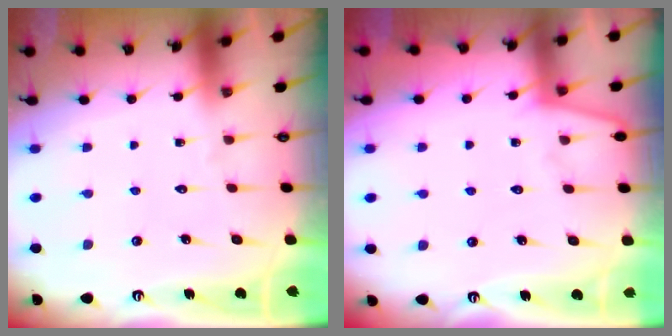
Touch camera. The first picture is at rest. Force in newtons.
{"total": 2.4, "press": 2.4, "slide": 0.3}